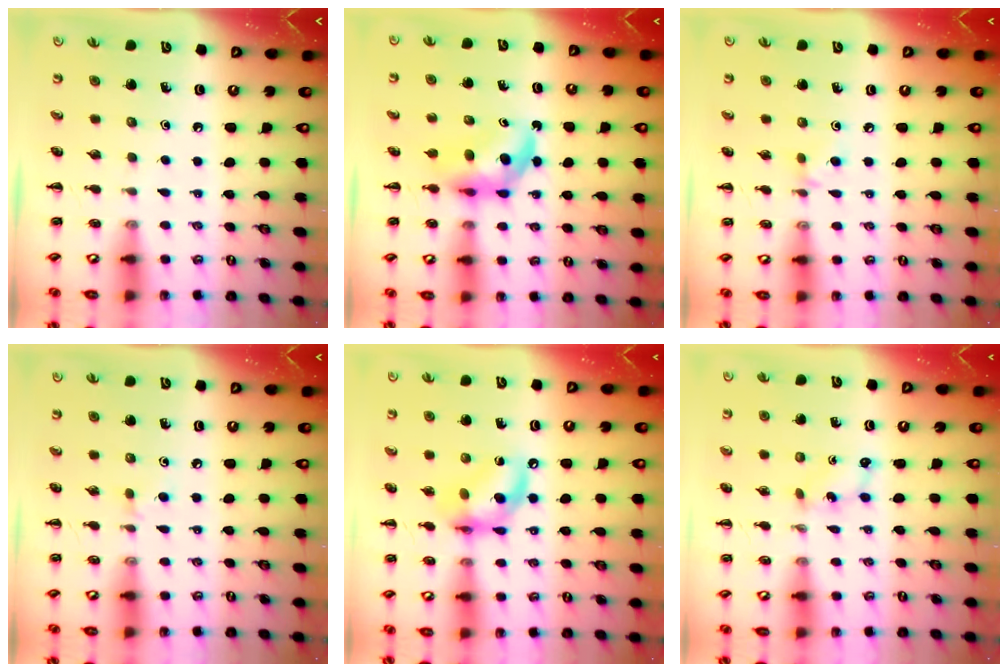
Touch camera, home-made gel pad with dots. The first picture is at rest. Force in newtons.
{"total": 5.9, "press": 5.8, "slide": 0.9}
{"total": 4.0, "press": 3.8, "slide": 1.5}
{"total": 4.2, "press": 3.9, "slide": 1.5}
{"total": 12.1, "press": 11.8, "slide": 2.8}
{"total": 2.0, "press": 2.0, "slide": 0.6}